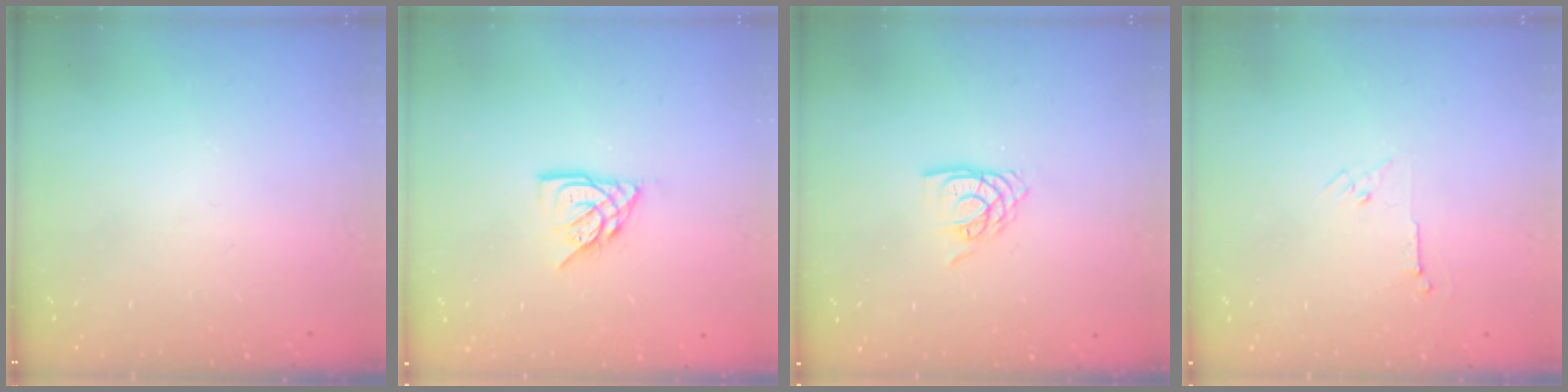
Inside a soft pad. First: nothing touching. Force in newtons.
{"total": 8.2, "press": 8.1, "slide": 0.6}
{"total": 7.4, "press": 7.3, "slide": 0.5}
{"total": 3.5, "press": 3.4, "slide": 0.7}